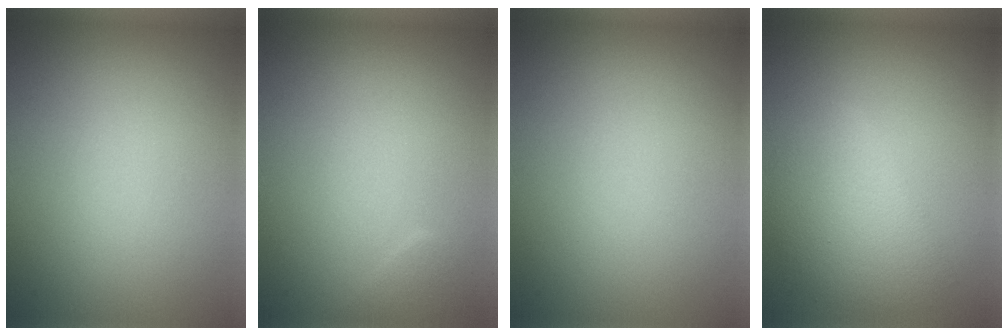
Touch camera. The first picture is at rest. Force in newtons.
{"total": 0.9, "press": 0.9, "slide": 0.1}
{"total": 0.0}
{"total": 4.0, "press": 4.0, "slide": 0.2}